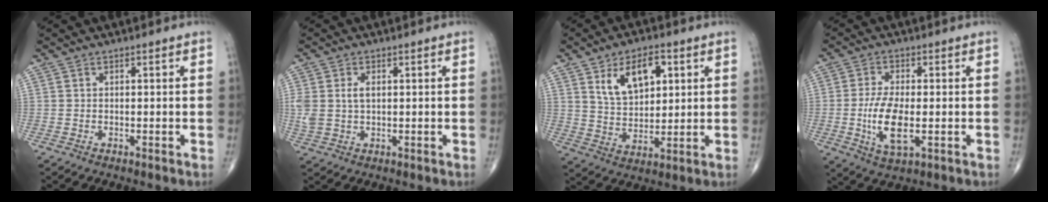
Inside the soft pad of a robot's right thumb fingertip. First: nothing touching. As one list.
[{"total": 4.7, "force": [0.9, 2.9, 3.6], "torque": [-0.085, 0.007, 0.022]}, {"total": 11.0, "force": [4.4, 6.4, 7.9], "torque": [-0.107, -0.014, 0.084]}, {"total": 8.9, "force": [-1.4, 3.7, 8.0], "torque": [-0.161, -0.006, -0.023]}]